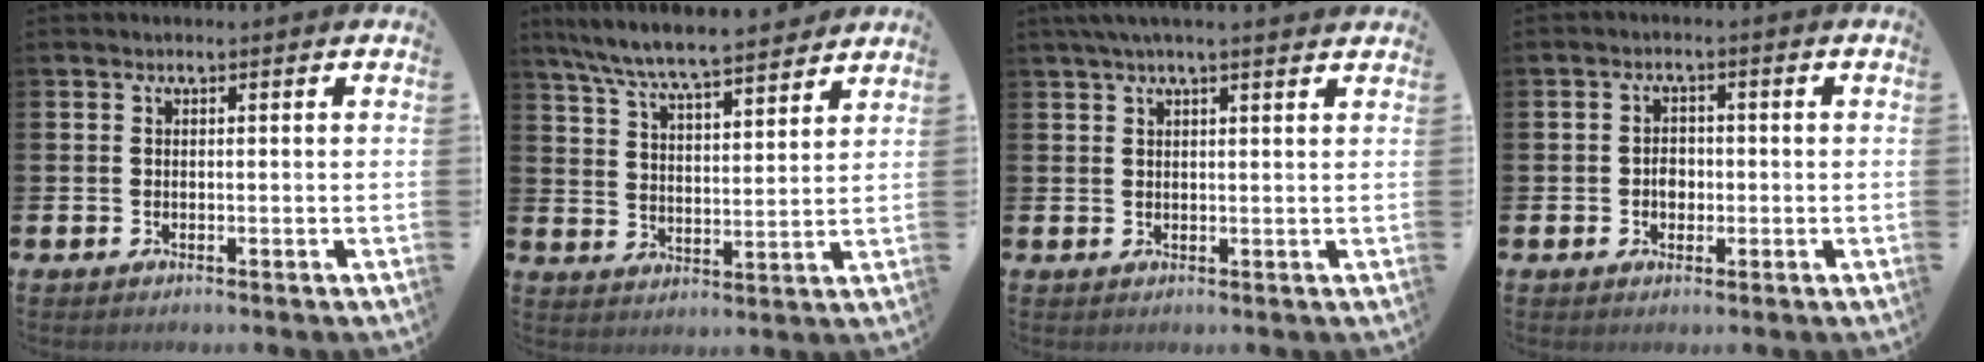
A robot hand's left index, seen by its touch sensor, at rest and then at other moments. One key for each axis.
{"total": 7.7, "fx": 7.4, "fy": 0.4, "fz": 2.1, "tx": -0.066, "ty": -0.048, "tz": 0.129}
{"total": 3.2, "fx": 2.6, "fy": 0.2, "fz": 1.8, "tx": -0.038, "ty": 0.000, "tz": 0.048}
{"total": 2.2, "fx": -0.4, "fy": 1.8, "fz": 1.3, "tx": -0.005, "ty": -0.001, "tz": -0.015}